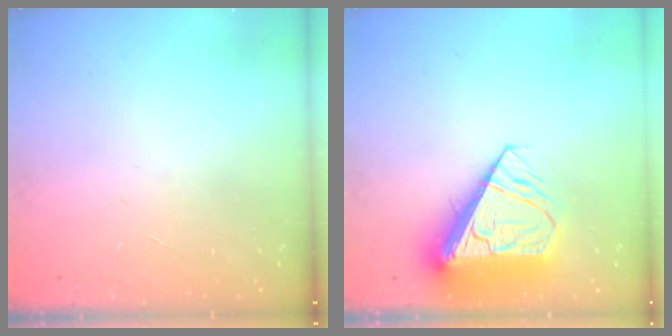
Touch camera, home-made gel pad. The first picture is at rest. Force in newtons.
{"total": 11.2, "press": 11.1, "slide": 1.6}